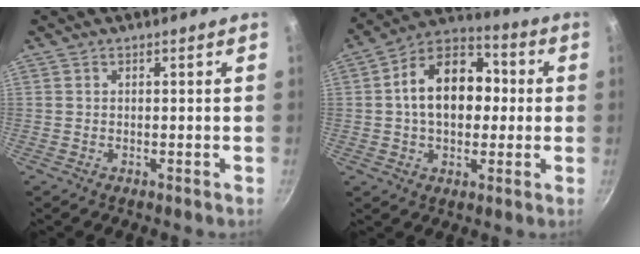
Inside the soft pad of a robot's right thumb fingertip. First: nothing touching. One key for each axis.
{"total": 16.1, "fx": 1.0, "fy": 11.2, "fz": 11.6, "tx": -0.144, "ty": 0.033, "tz": -0.003}